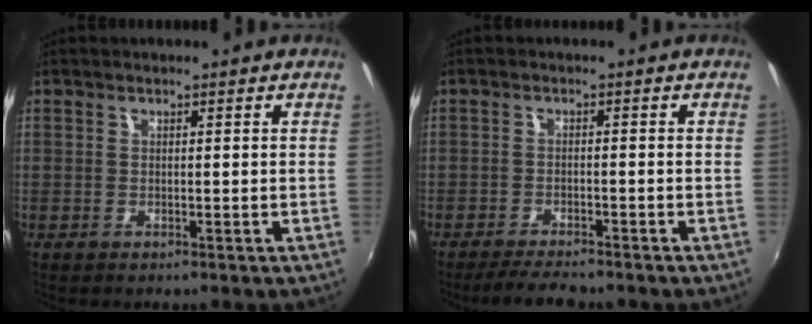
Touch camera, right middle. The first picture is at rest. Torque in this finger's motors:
{"motor_torque": [0.64, -0.60, 0.20, 0.08]}